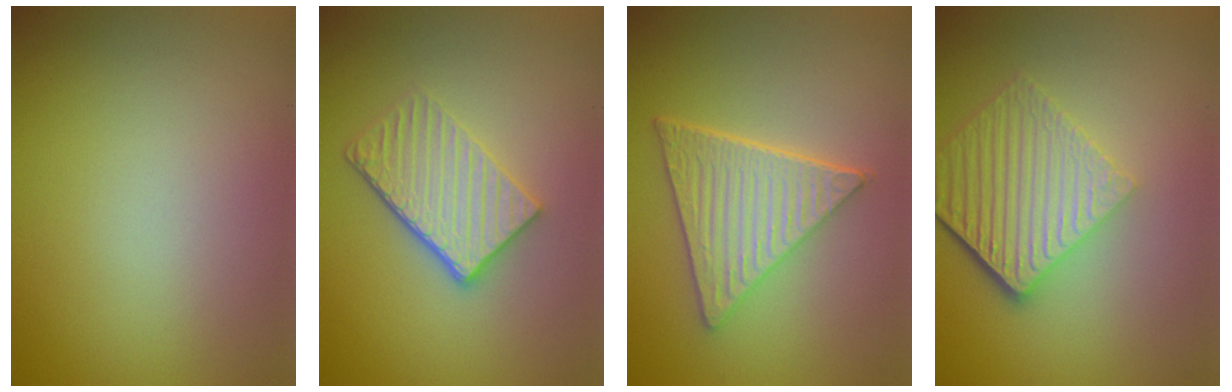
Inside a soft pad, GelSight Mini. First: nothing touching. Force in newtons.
{"total": 4.4, "press": 3.5, "slide": 2.7}
{"total": 6.1, "press": 4.5, "slide": 4.1}
{"total": 6.2, "press": 4.2, "slide": 4.5}